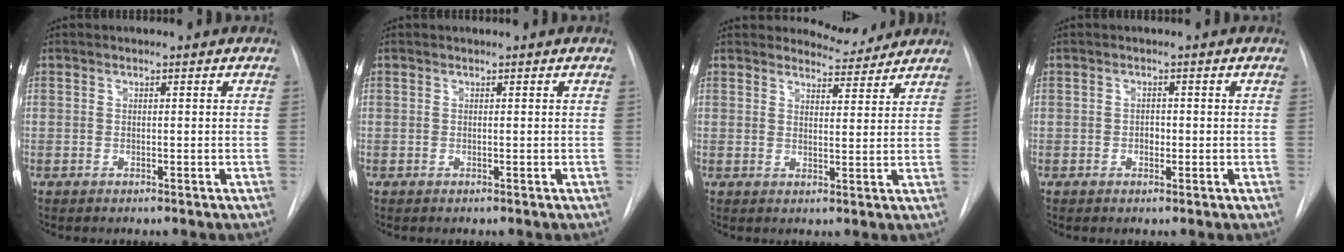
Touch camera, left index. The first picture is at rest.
{"total": 0.0}
{"total": 3.6, "force": [3.5, 0.8, -0.6], "torque": [0.006, -0.014, 0.044]}
{"total": 1.4, "force": [-1.1, 0.7, 0.6], "torque": [-0.009, -0.003, -0.016]}